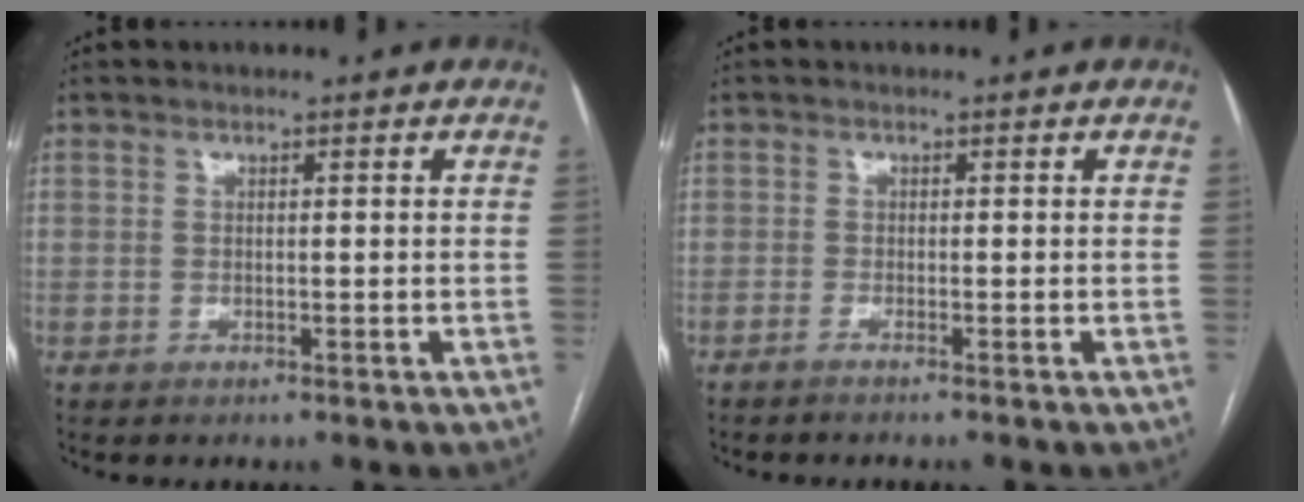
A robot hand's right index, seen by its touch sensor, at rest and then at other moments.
{"total": 1.3, "force": [-1.1, -0.4, 0.6], "torque": [-0.005, 0.004, -0.020]}